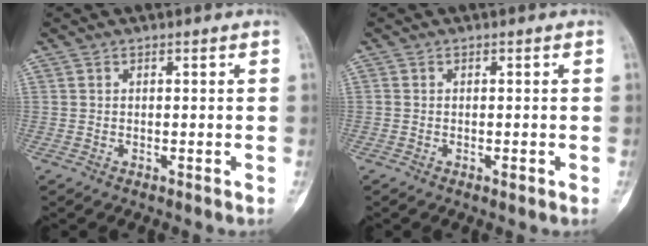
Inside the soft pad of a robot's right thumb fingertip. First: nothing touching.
{"total": 0.8, "force": [-0.4, 0.4, 0.6], "torque": [-0.008, -0.001, -0.009]}